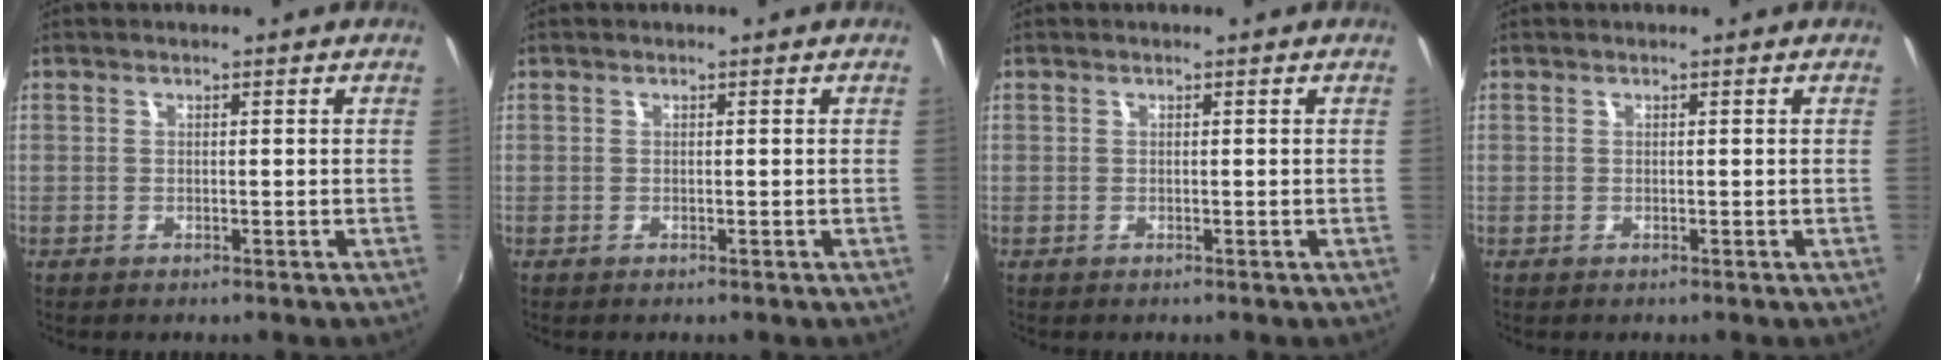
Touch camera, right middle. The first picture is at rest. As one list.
[{"total": 0.0}, {"total": 0.0}, {"total": 0.0}]